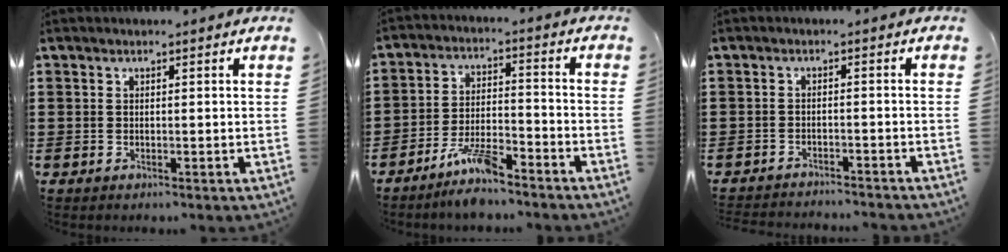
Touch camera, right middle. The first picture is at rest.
{"total": 7.3, "force": [-6.3, 1.5, 3.4], "torque": [-0.078, 0.001, -0.123]}
{"total": 2.3, "force": [-2.3, 0.0, -0.1], "torque": [-0.005, -0.001, -0.048]}